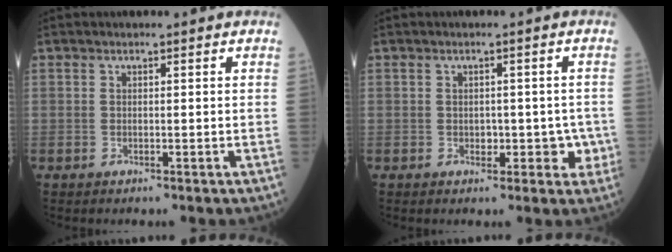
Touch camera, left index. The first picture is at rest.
{"total": 3.6, "force": [-0.8, 2.7, 2.3], "torque": [-0.017, 0.013, -0.005]}